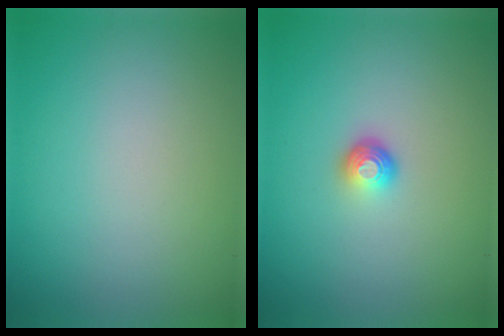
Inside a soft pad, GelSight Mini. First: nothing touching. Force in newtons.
{"total": 1.7, "press": 1.2, "slide": 1.2}